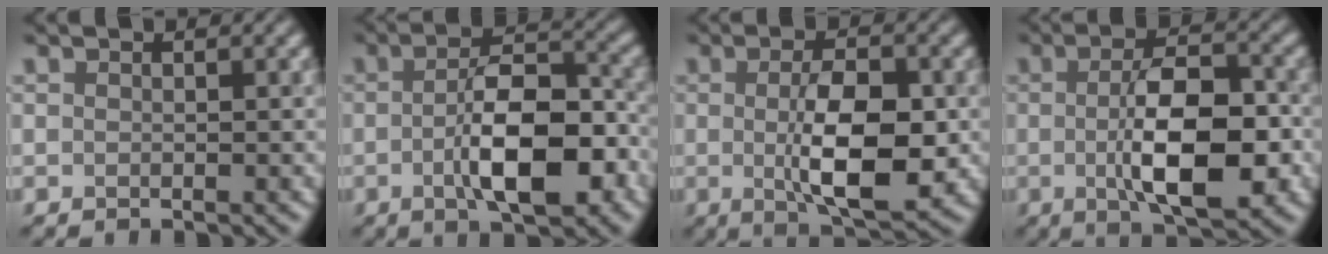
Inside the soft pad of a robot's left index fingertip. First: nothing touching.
{"total": 8.7, "force": [-2.5, 3.3, 7.6], "torque": [-0.119, 0.006, -0.043]}
{"total": 7.6, "force": [-0.5, 2.8, 7.0], "torque": [-0.115, -0.007, -0.007]}
{"total": 8.8, "force": [-1.3, 3.4, 8.0], "torque": [-0.133, -0.006, -0.019]}